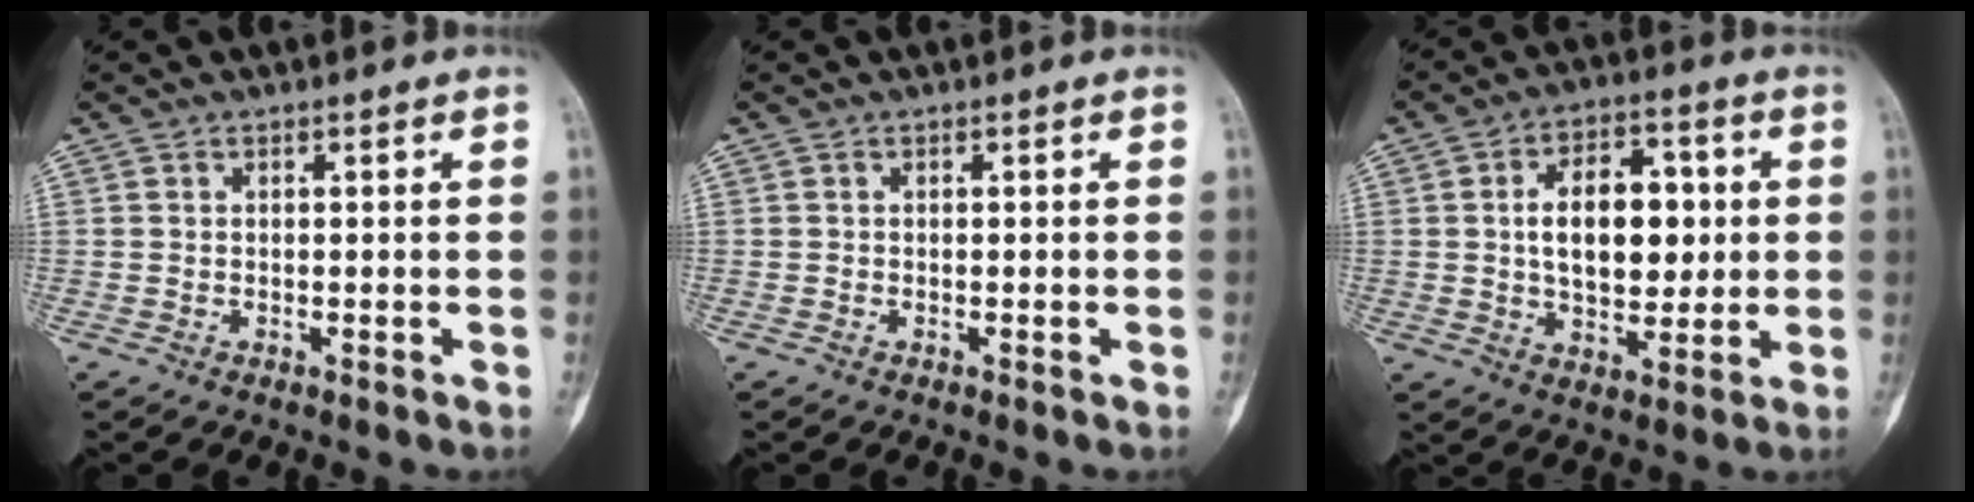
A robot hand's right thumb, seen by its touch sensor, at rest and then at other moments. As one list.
[{"total": 0.0}, {"total": 13.5, "force": [1.4, 8.0, 10.7], "torque": [-0.132, 0.005, 0.023]}]